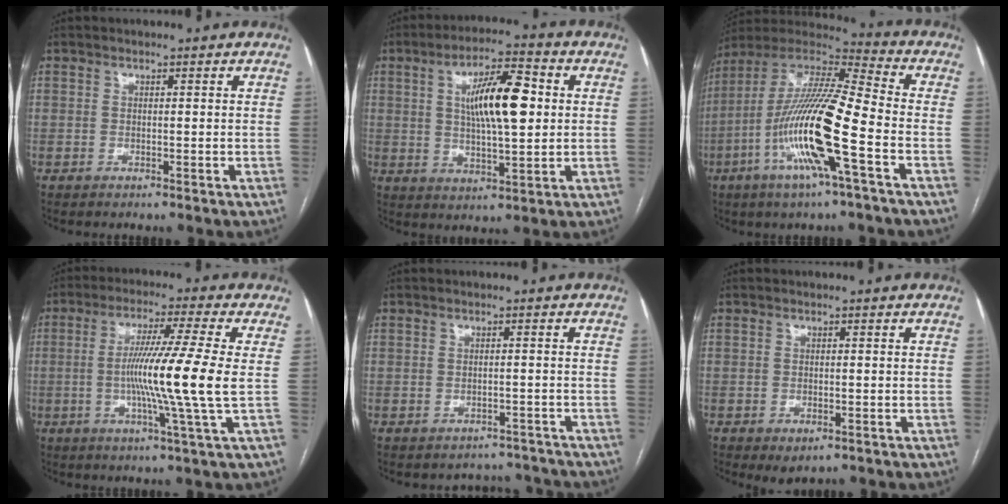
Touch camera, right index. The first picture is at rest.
{"total": 11.7, "force": [2.1, 3.0, 11.1], "torque": [-0.196, 0.015, 0.035]}
{"total": 18.8, "force": [-6.0, 1.1, 17.8], "torque": [-0.357, -0.011, -0.118]}
{"total": 12.5, "force": [-0.8, -2.3, 12.2], "torque": [-0.224, -0.015, -0.018]}
{"total": 4.9, "force": [-4.2, 2.3, -0.9], "torque": [0.018, 0.026, -0.046]}
{"total": 2.5, "force": [-1.3, 1.3, 1.6], "torque": [-0.022, -0.003, -0.005]}